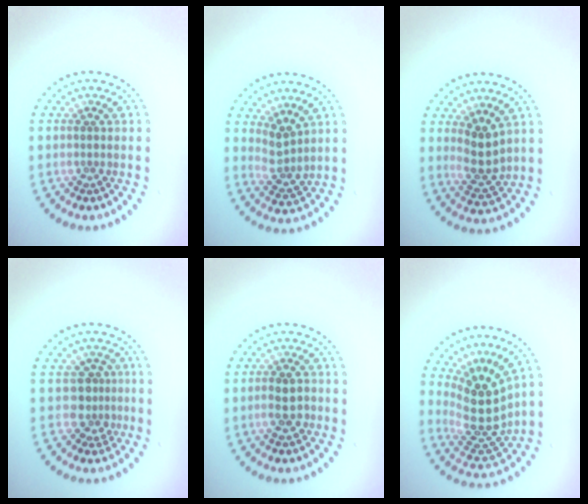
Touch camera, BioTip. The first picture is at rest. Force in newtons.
{"total": 2.5, "press": 2.0, "slide": 1.6}
{"total": 3.1, "press": 2.9, "slide": 1.2}
{"total": 2.6, "press": 1.9, "slide": 1.7}
{"total": 2.4, "press": 2.4, "slide": 0.5}
{"total": 5.0, "press": 4.0, "slide": 3.0}